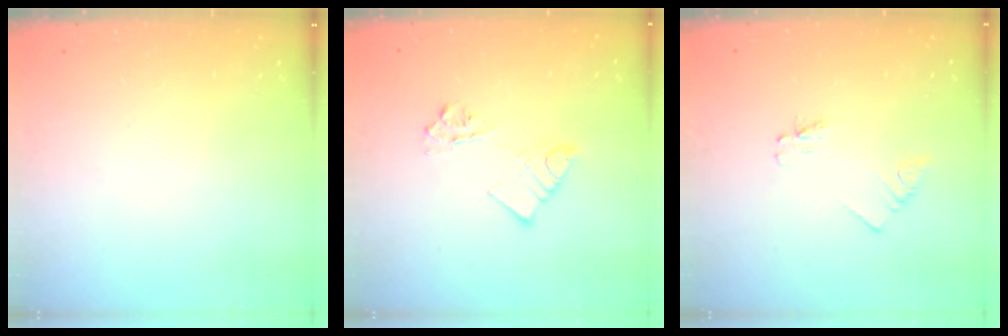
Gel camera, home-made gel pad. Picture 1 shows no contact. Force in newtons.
{"total": 7.1, "press": 7.1, "slide": 0.2}
{"total": 1.6, "press": 1.6, "slide": 0.2}